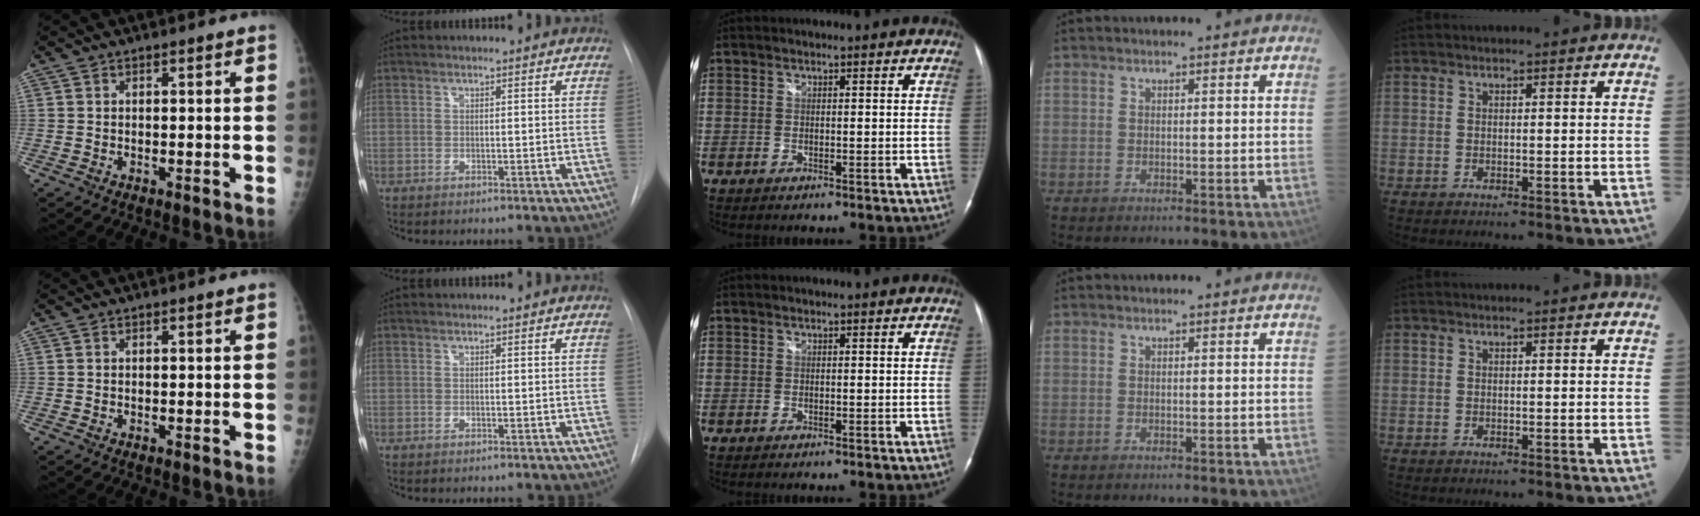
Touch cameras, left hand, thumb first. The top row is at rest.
{}